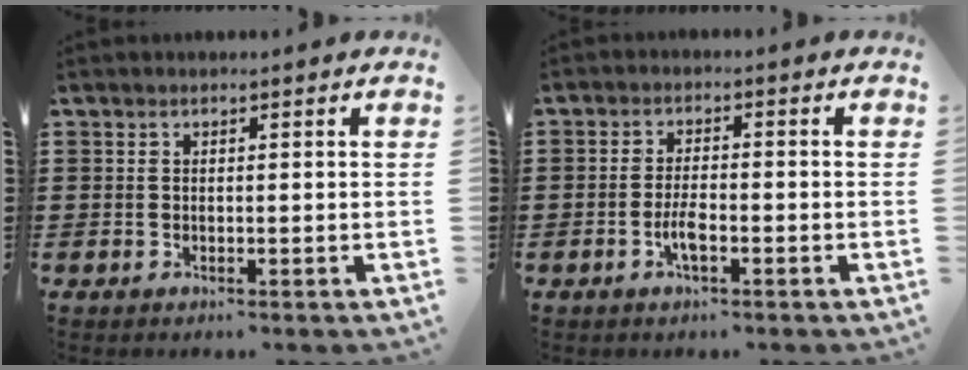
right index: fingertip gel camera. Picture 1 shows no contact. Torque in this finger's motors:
{"motor_torque": [2.14, 0.00, 0.13, 0.04]}